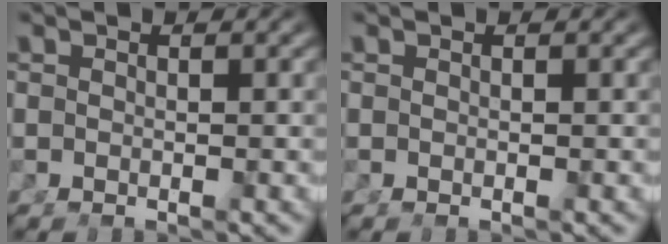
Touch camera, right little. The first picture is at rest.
{"total": 0.0}